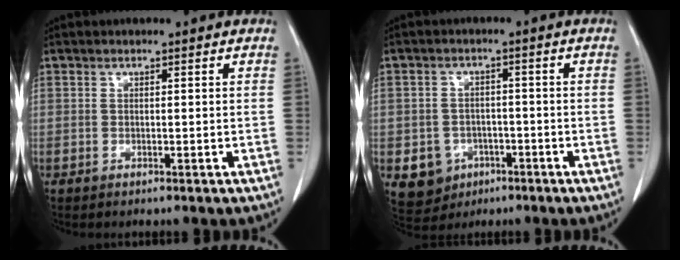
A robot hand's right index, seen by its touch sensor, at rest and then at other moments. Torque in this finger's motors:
{"motor_torque": [-0.08, -0.05, -0.62, -0.21]}